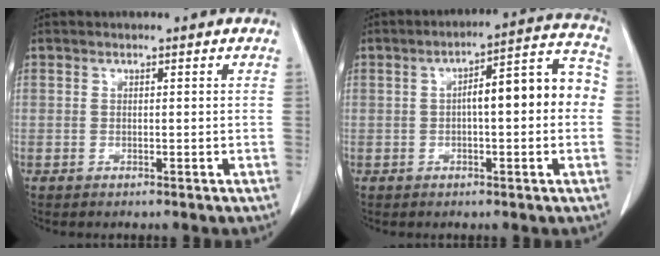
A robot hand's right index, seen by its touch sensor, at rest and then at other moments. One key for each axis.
{"total": 10.8, "fx": 0.0, "fy": 2.4, "fz": 10.5, "tx": -0.144, "ty": 0.044, "tz": 0.000}